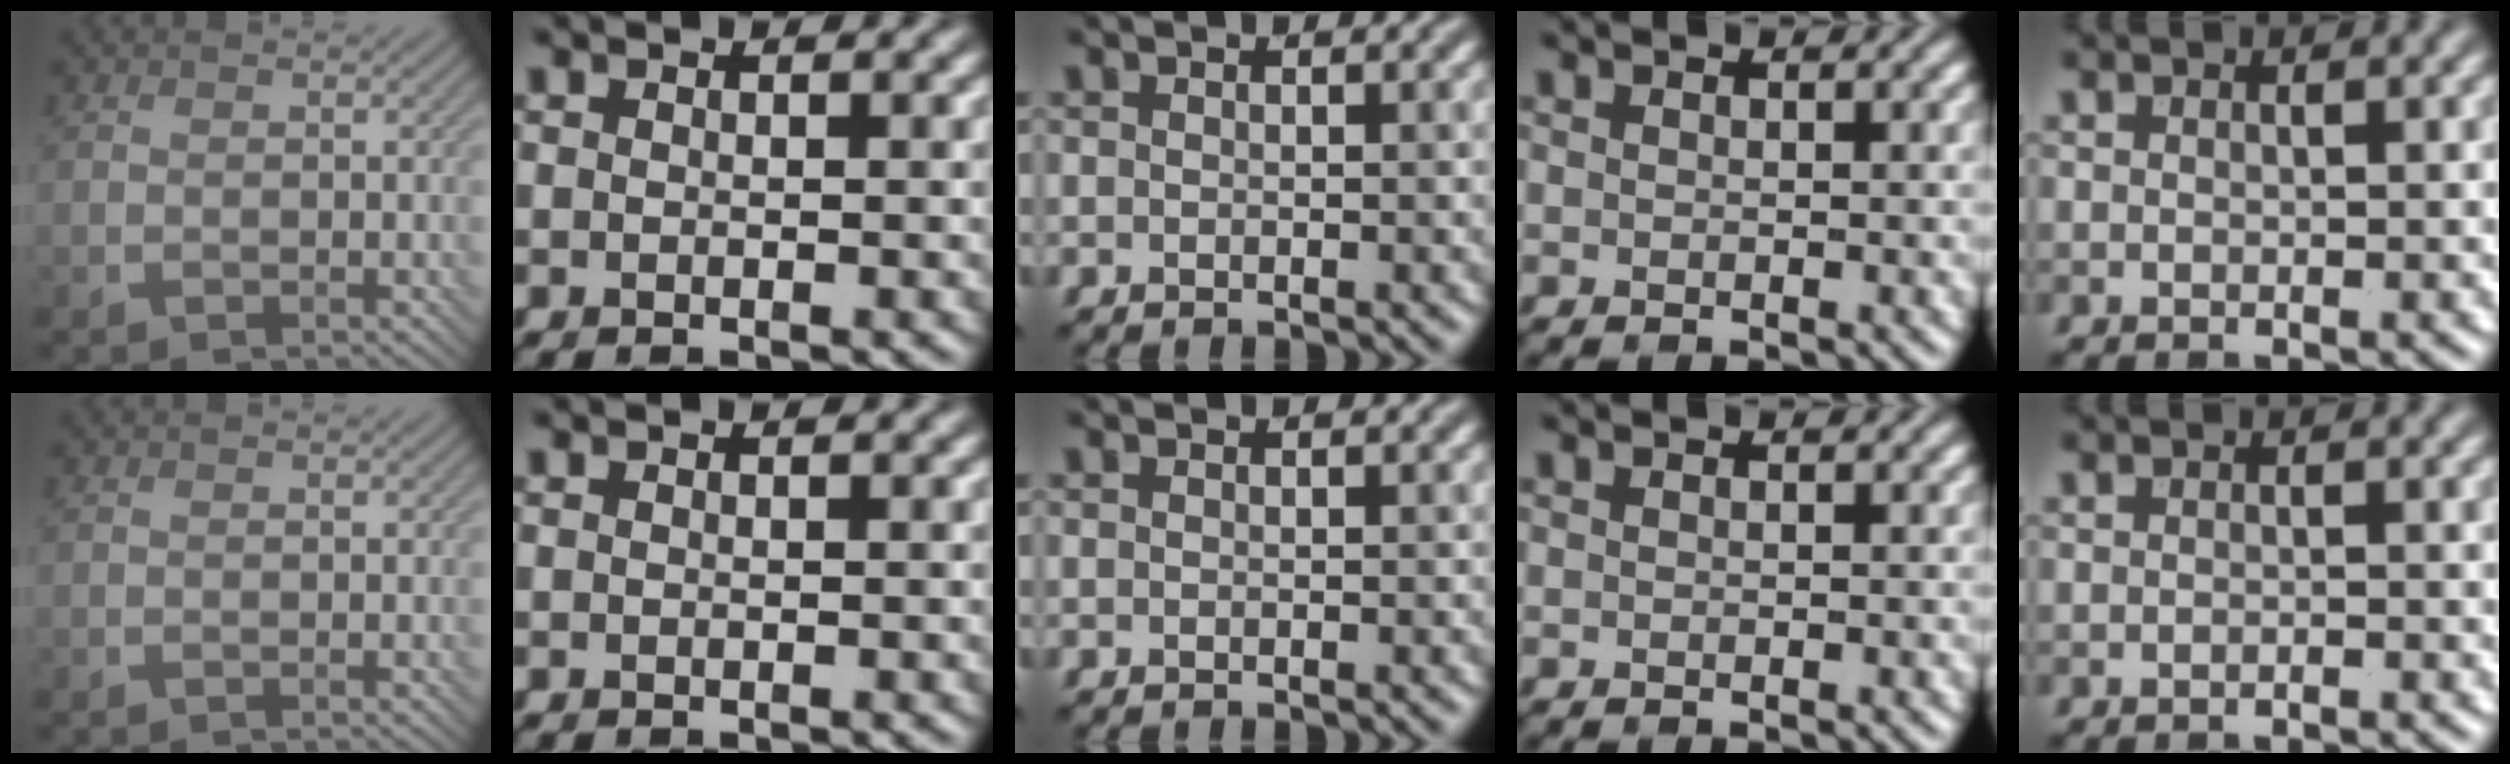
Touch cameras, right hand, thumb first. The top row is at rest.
{"little": {"total": 0.6, "force": [-0.5, 0.1, 0.2], "torque": [0.000, 0.001, -0.009]}}